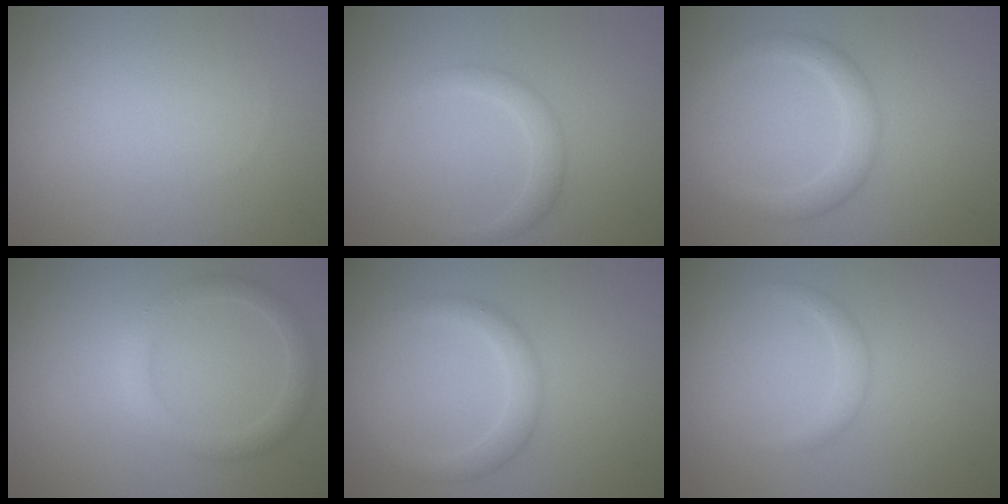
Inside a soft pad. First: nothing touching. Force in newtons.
{"total": 1.9, "press": 1.9, "slide": 0.1}
{"total": 2.6, "press": 2.6, "slide": 0.1}
{"total": 2.3, "press": 2.3, "slide": 0.1}
{"total": 2.3, "press": 2.3, "slide": 0.1}
{"total": 1.2, "press": 1.1, "slide": 0.1}